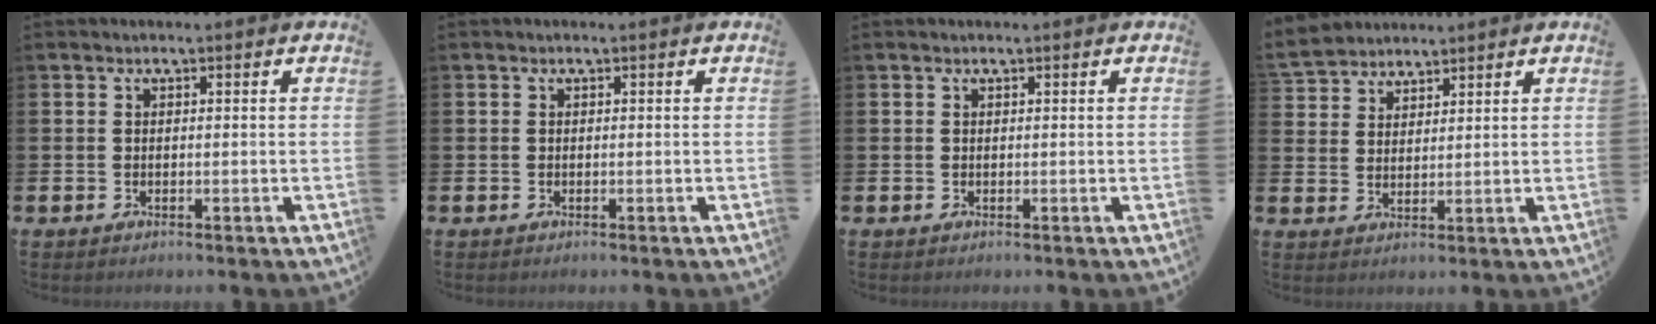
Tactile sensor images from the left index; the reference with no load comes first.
{"total": 0.0}
{"total": 0.0}
{"total": 4.1, "force": [3.9, 1.2, -0.4], "torque": [-0.012, -0.012, 0.074]}